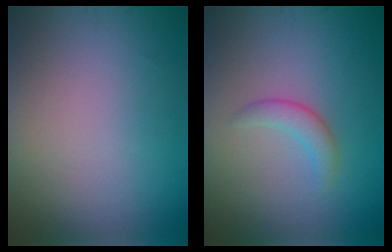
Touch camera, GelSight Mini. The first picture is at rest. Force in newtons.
{"total": 1.8, "press": 1.8, "slide": 0.1}